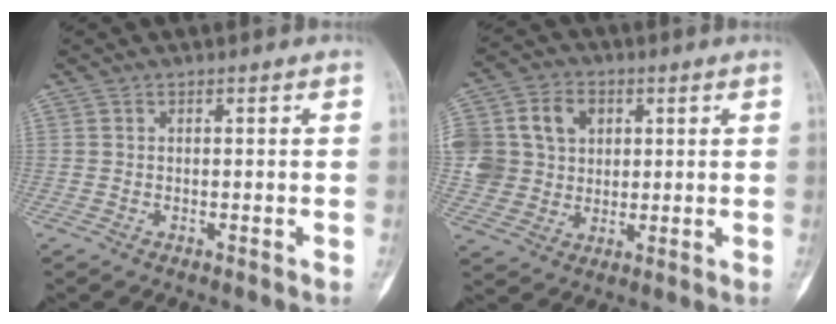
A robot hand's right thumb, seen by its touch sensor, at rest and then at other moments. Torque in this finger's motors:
{"motor_torque": [1.12, 1.27, 0.64, -0.43, 0.19]}